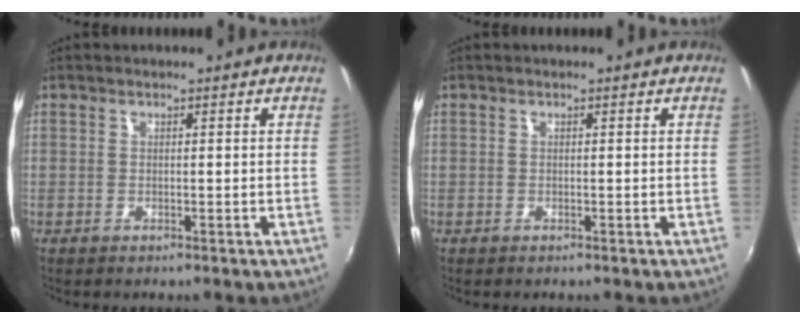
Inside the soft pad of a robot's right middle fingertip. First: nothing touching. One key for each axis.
{"total": 0.0}